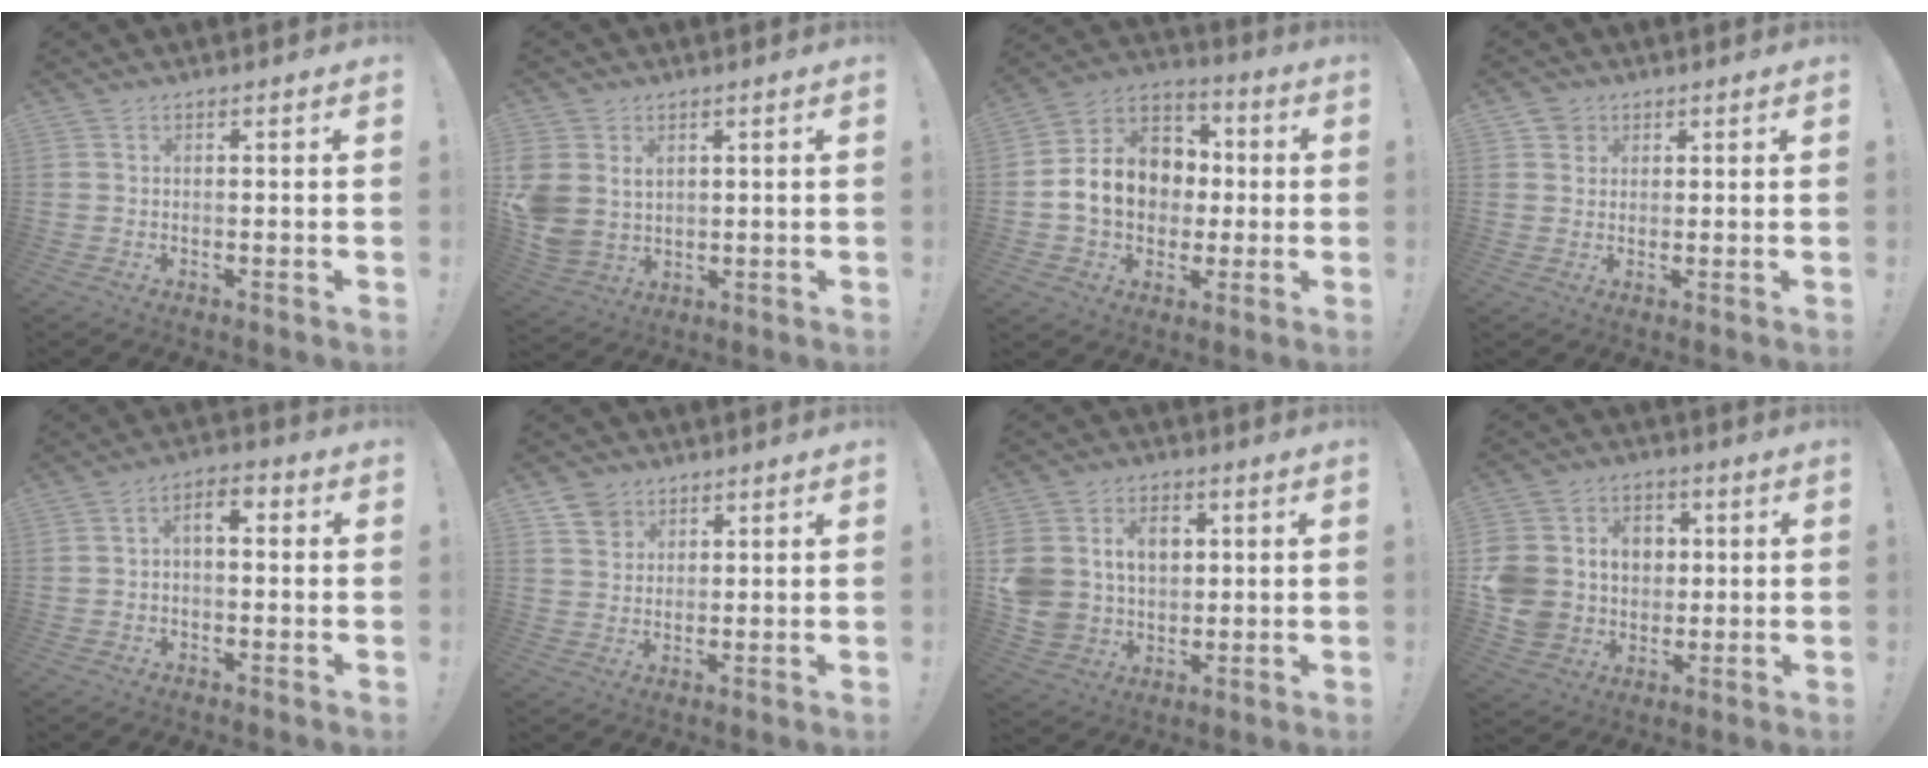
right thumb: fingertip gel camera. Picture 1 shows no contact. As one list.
[{"total": 8.0, "force": [2.7, 6.7, 3.5], "torque": [-0.080, -0.020, 0.055]}, {"total": 16.0, "force": [-0.2, 13.1, 9.2], "torque": [-0.143, 0.021, 0.008]}, {"total": 3.6, "force": [2.0, 3.0, 0.5], "torque": [-0.005, -0.005, 0.036]}, {"total": 4.8, "force": [-0.4, 3.0, 3.7], "torque": [-0.051, 0.009, -0.009]}, {"total": 5.8, "force": [3.8, 4.4, 0.8], "torque": [-0.007, -0.024, 0.073]}, {"total": 13.3, "force": [3.5, 11.0, 6.6], "torque": [-0.115, -0.012, 0.072]}, {"total": 13.2, "force": [0.2, 12.5, 4.3], "torque": [-0.086, 0.007, 0.023]}]